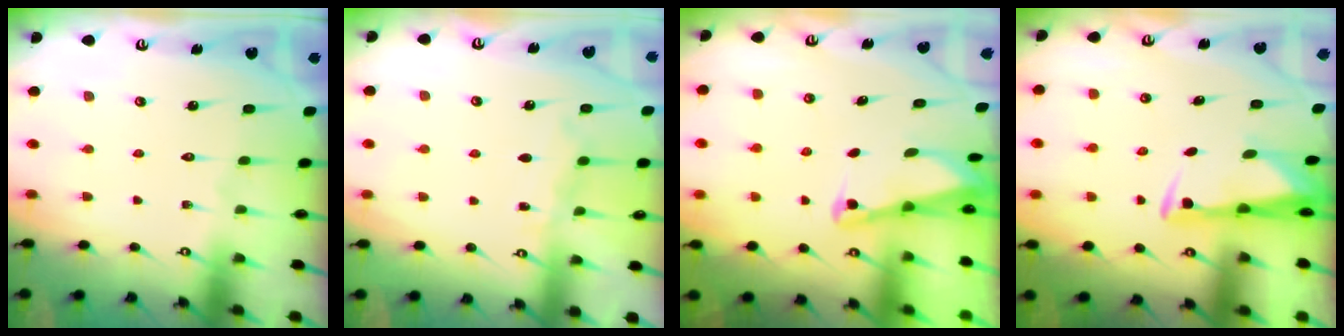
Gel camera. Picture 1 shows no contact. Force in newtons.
{"total": 4.6, "press": 4.6, "slide": 0.5}
{"total": 2.1, "press": 2.0, "slide": 0.4}
{"total": 2.9, "press": 2.7, "slide": 0.9}